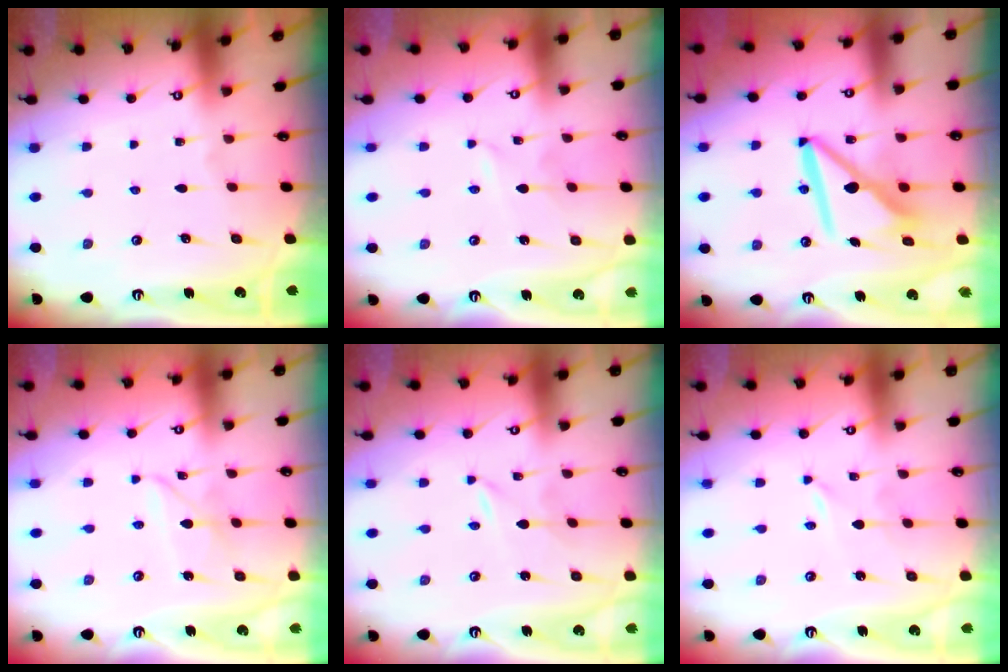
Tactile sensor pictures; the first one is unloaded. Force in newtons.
{"total": 1.7, "press": 1.7, "slide": 0.1}
{"total": 10.9, "press": 10.8, "slide": 1.2}
{"total": 5.1, "press": 5.0, "slide": 0.5}
{"total": 0.0}
{"total": 0.0}